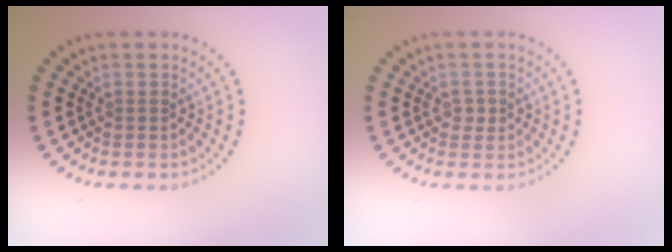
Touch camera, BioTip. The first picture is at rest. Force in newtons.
{"total": 1.0, "press": 0.9, "slide": 0.5}